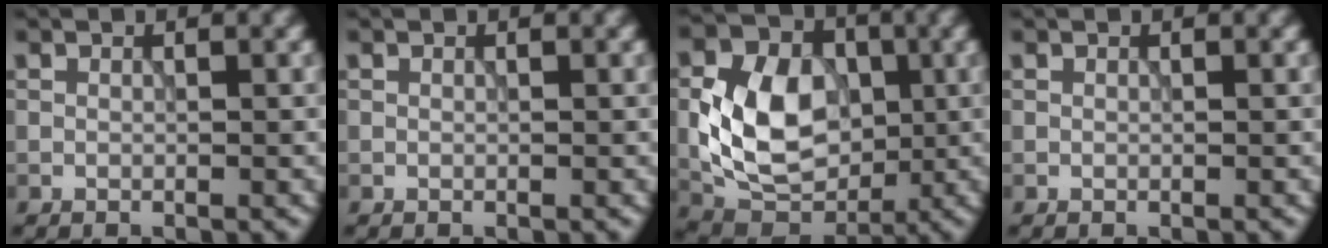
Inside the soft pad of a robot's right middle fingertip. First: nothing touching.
{"total": 0.0}
{"total": 8.5, "force": [-0.5, 6.2, 5.8], "torque": [-0.112, 0.003, -0.015]}
{"total": 0.0}